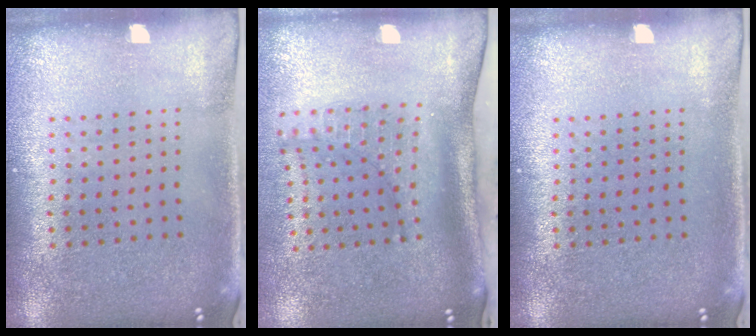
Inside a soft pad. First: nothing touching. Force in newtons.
{"total": 1.9, "press": 1.4, "slide": 1.3}
{"total": 0.0}